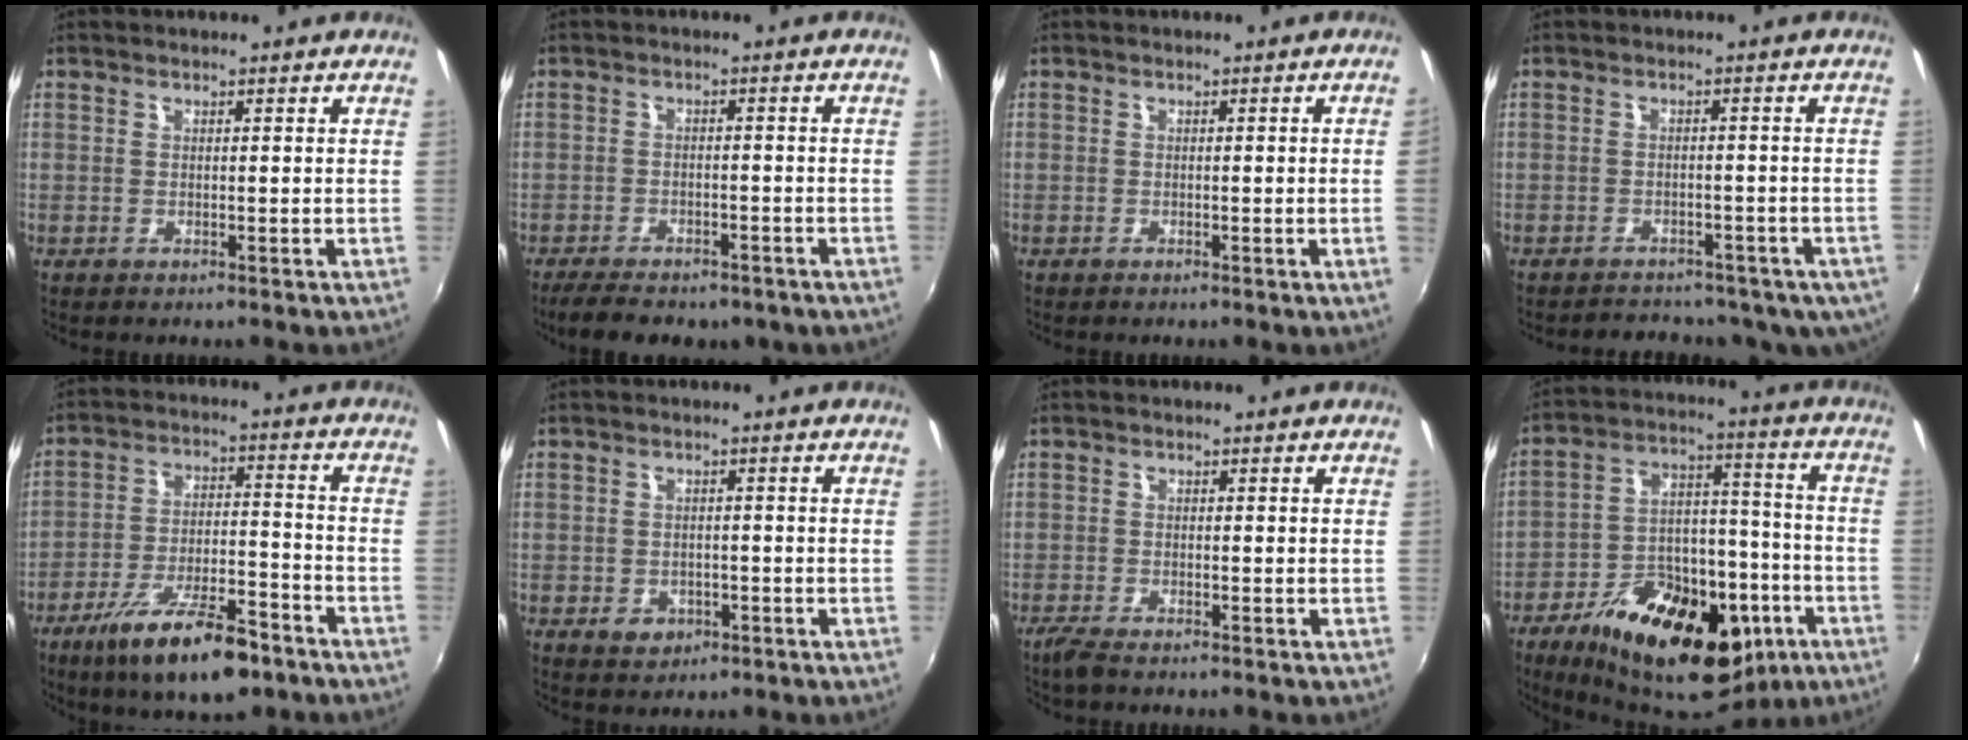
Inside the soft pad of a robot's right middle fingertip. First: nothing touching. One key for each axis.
{"total": 10.6, "fx": -8.0, "fy": 4.4, "fz": 5.4, "tx": -0.120, "ty": -0.018, "tz": -0.111}
{"total": 1.2, "fx": -0.1, "fy": -0.7, "fz": 1.0, "tx": -0.010, "ty": -0.008, "tz": 0.000}
{"total": 12.9, "fx": -9.3, "fy": 7.2, "fz": 5.2, "tx": -0.104, "ty": 0.008, "tz": -0.103}
{"total": 15.6, "fx": -10.7, "fy": 4.5, "fz": 10.5, "tx": -0.199, "ty": -0.022, "tz": -0.173}
{"total": 4.0, "fx": -1.7, "fy": 3.1, "fz": 1.8, "tx": -0.041, "ty": 0.001, "tz": -0.019}
{"total": 2.7, "fx": -2.2, "fy": 0.2, "fz": 1.5, "tx": -0.040, "ty": -0.007, "tz": -0.044}
{"total": 27.2, "fx": -15.2, "fy": 13.7, "fz": 18.0, "tx": -0.315, "ty": 0.001, "tz": -0.220}